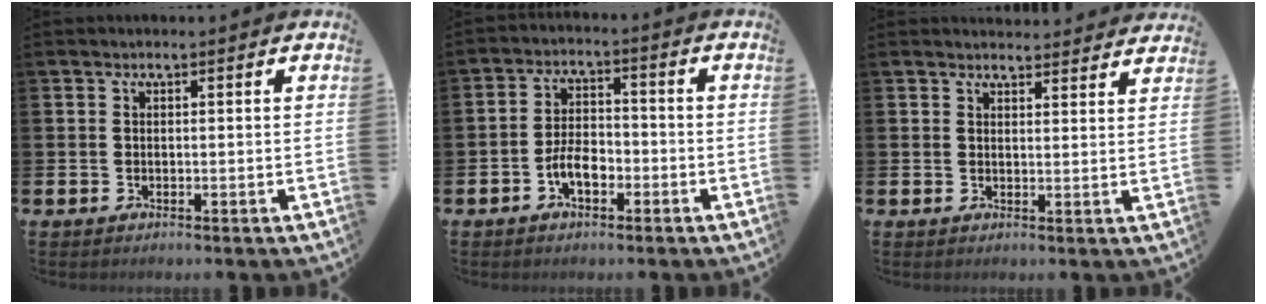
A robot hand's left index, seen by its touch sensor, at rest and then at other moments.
{"total": 4.3, "force": [-1.9, 2.2, 3.1], "torque": [-0.057, 0.005, -0.039]}
{"total": 2.9, "force": [2.9, 0.4, -0.2], "torque": [0.008, -0.021, 0.050]}